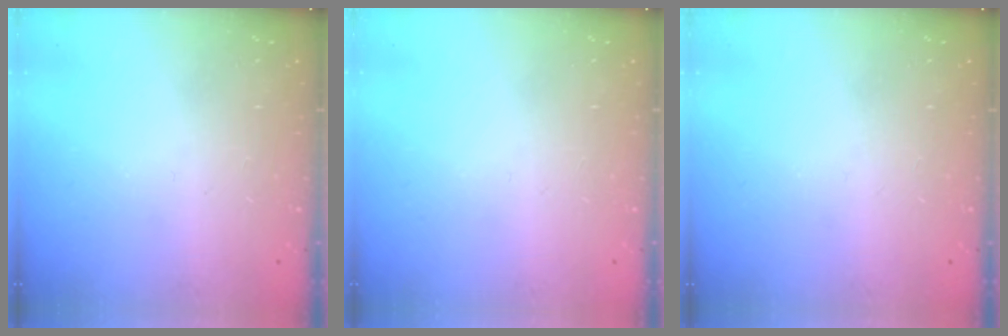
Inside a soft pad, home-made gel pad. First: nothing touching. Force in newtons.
{"total": 0.0}
{"total": 0.0}